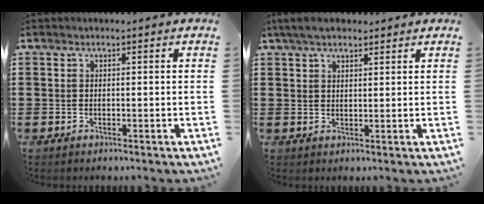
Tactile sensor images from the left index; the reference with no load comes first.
{"total": 3.5, "force": [2.6, 1.3, 1.9], "torque": [-0.044, 0.003, 0.049]}